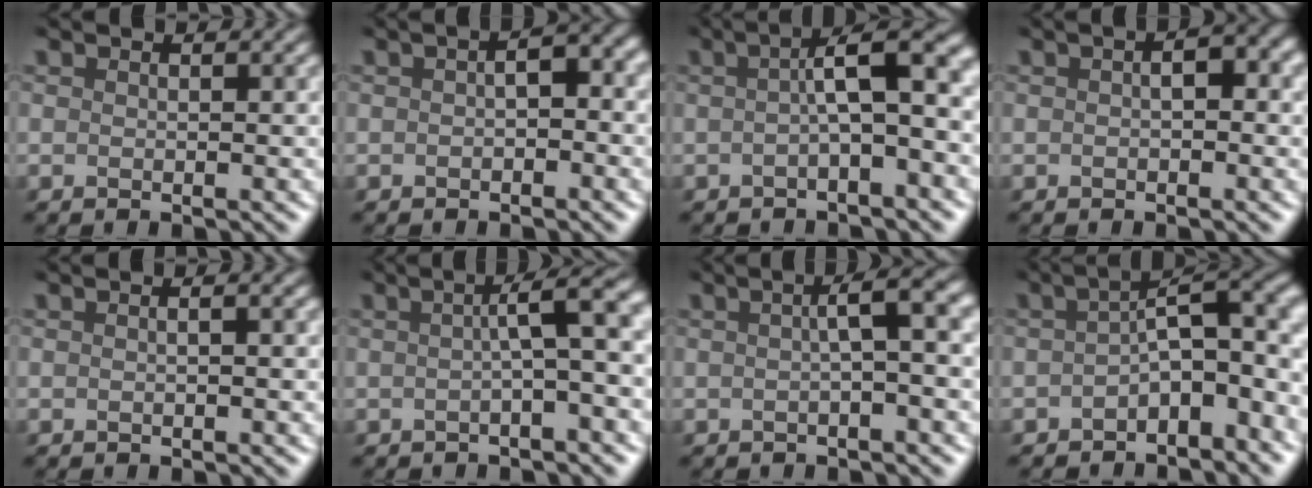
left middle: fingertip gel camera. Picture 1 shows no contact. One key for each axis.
{"total": 2.5, "fx": -0.8, "fy": 1.1, "fz": 2.1, "tx": -0.031, "ty": 0.009, "tz": -0.018}
{"total": 5.5, "fx": -0.3, "fy": 1.0, "fz": 5.4, "tx": -0.071, "ty": 0.026, "tz": -0.014}
{"total": 2.1, "fx": -0.3, "fy": 0.8, "fz": 1.9, "tx": -0.030, "ty": 0.008, "tz": -0.008}
{"total": 0.7, "fx": -0.3, "fy": 0.1, "fz": 0.7, "tx": -0.008, "ty": 0.002, "tz": -0.009}
{"total": 4.7, "fx": -0.1, "fy": 0.8, "fz": 4.7, "tx": -0.056, "ty": 0.021, "tz": -0.011}
{"total": 3.5, "fx": 0.1, "fy": 0.4, "fz": 3.5, "tx": -0.045, "ty": 0.017, "tz": -0.007}
{"total": 7.8, "fx": -2.7, "fy": 3.5, "fz": 6.5, "tx": -0.083, "ty": 0.012, "tz": -0.050}